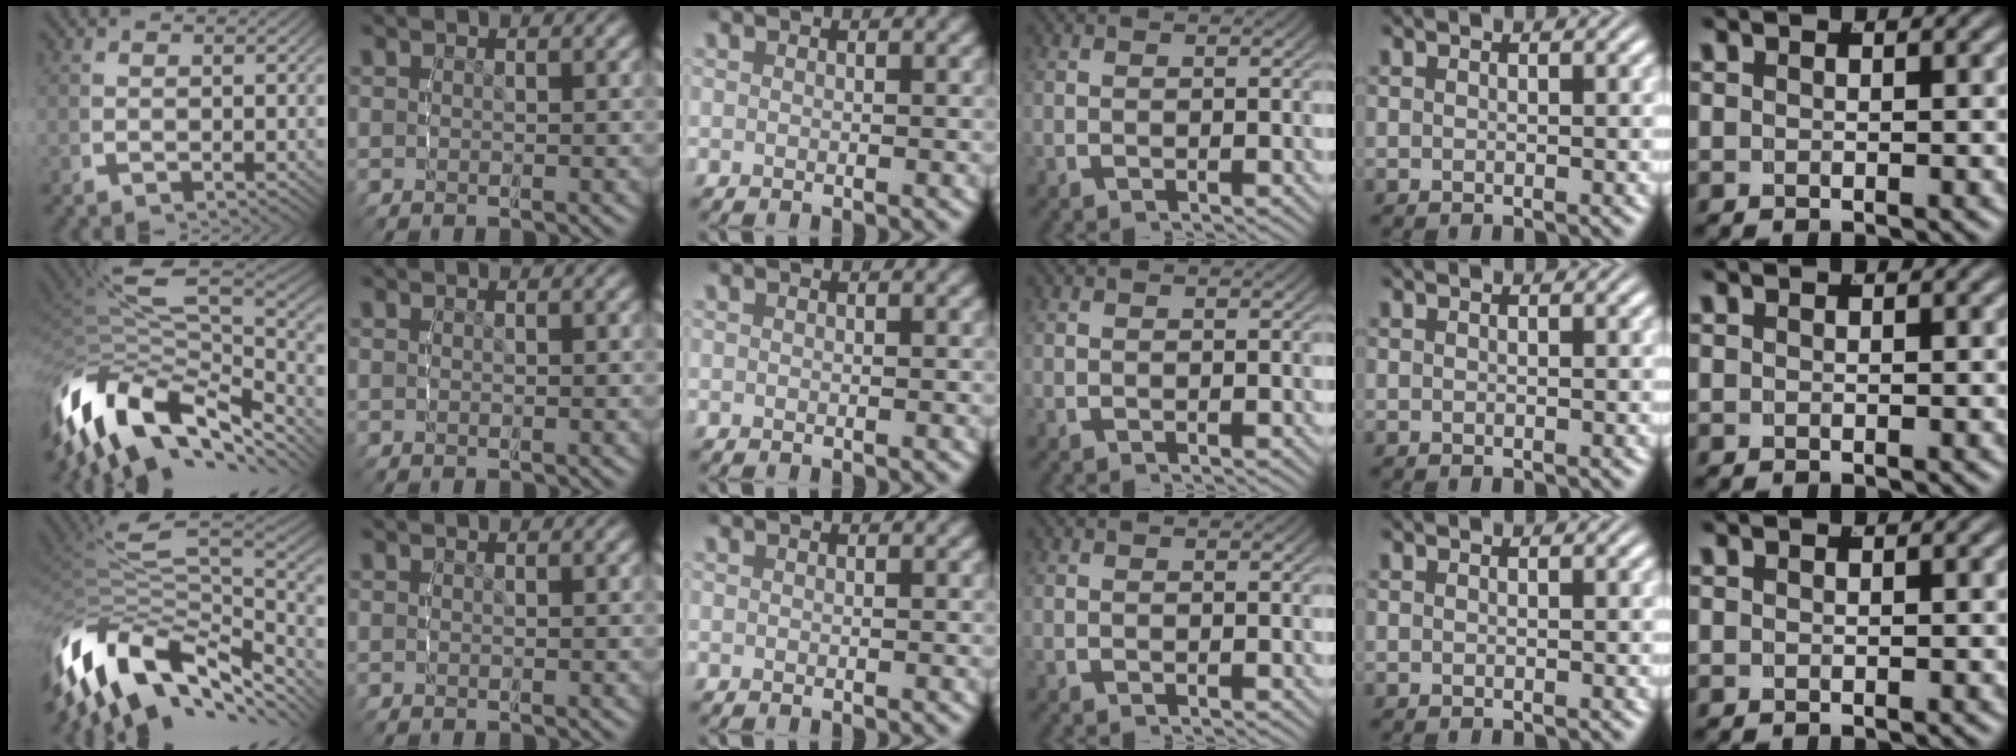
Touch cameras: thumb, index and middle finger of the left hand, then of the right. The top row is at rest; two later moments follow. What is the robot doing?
{"motion": "lift_and_place", "object": "lipstick"}